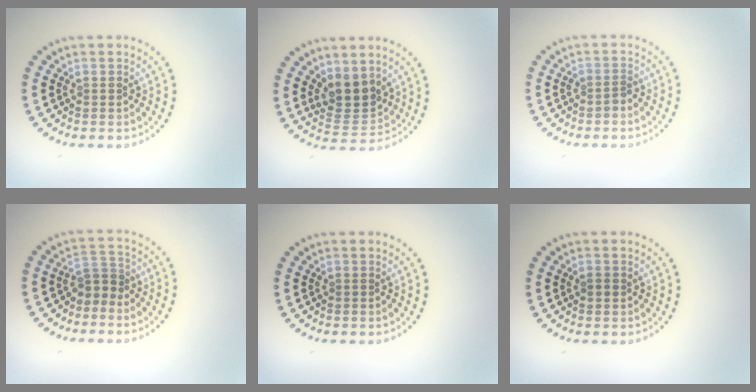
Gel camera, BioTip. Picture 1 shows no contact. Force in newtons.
{"total": 3.8, "press": 3.3, "slide": 1.9}
{"total": 1.0, "press": 0.9, "slide": 0.6}
{"total": 1.9, "press": 1.4, "slide": 1.4}
{"total": 0.0}
{"total": 0.8, "press": 0.8, "slide": 0.3}